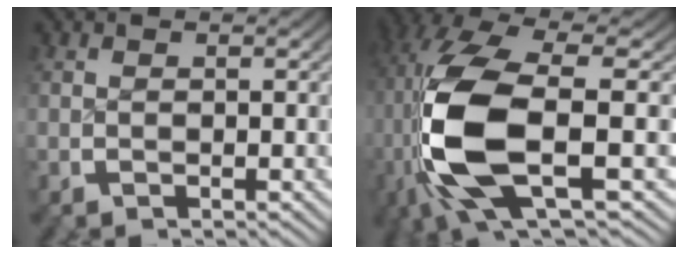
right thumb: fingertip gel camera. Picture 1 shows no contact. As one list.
[{"total": 14.8, "force": [-0.8, 7.0, 13.0], "torque": [-0.315, -0.036, 0.007]}]